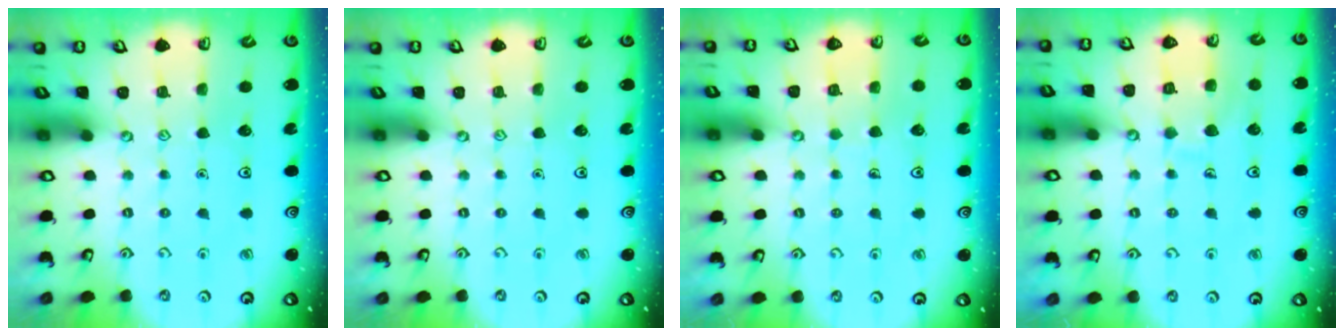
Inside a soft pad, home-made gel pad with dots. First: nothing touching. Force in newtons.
{"total": 0.0}
{"total": 3.1, "press": 3.1, "slide": 0.2}
{"total": 8.6, "press": 8.6, "slide": 0.7}